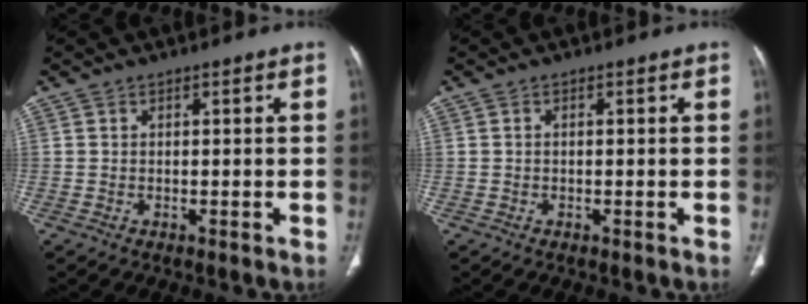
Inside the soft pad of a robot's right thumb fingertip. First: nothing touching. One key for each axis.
{"total": 0.0}